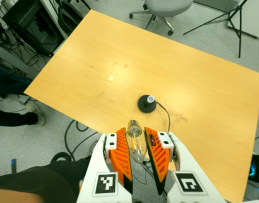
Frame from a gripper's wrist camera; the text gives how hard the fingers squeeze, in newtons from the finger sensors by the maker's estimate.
{"total": 14.1, "left": 15.3, "right": 12.9}